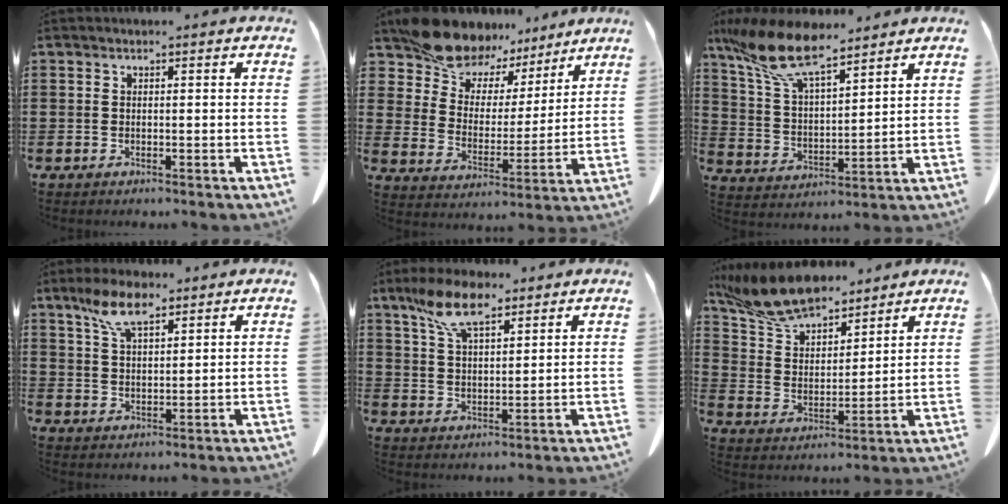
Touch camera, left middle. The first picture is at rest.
{"total": 12.5, "force": [11.1, 5.2, 2.8], "torque": [-0.099, -0.072, 0.208]}
{"total": 12.0, "force": [9.0, 3.2, 7.3], "torque": [-0.175, -0.030, 0.160]}
{"total": 7.3, "force": [5.0, 2.5, 4.7], "torque": [-0.105, 0.001, 0.092]}
{"total": 9.3, "force": [6.5, 3.4, 5.8], "torque": [-0.131, -0.004, 0.121]}
{"total": 10.3, "force": [9.1, 3.0, 3.7], "torque": [-0.110, -0.037, 0.173]}